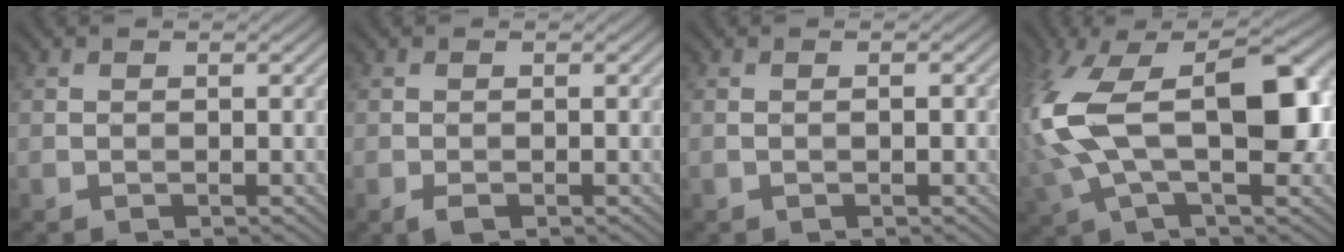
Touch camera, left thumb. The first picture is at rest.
{"total": 1.3, "force": [-0.7, 0.7, 0.8], "torque": [-0.017, -0.004, -0.012]}
{"total": 0.7, "force": [-0.2, 0.1, 0.7], "torque": [-0.011, 0.004, -0.004]}
{"total": 15.7, "force": [1.1, 7.3, 13.9], "torque": [-0.305, 0.001, 0.012]}